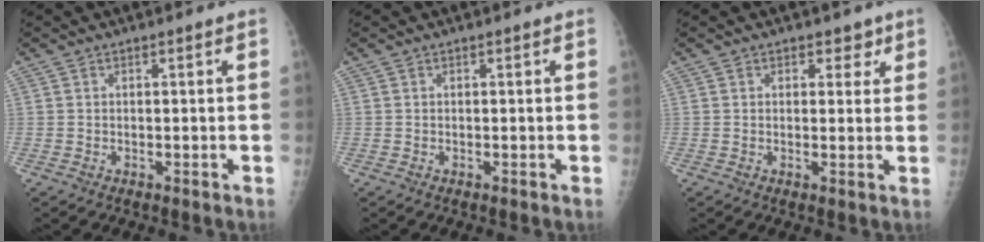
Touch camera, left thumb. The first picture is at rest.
{"total": 0.0}
{"total": 2.7, "force": [1.6, 2.0, 1.0], "torque": [0.015, -0.008, 0.016]}